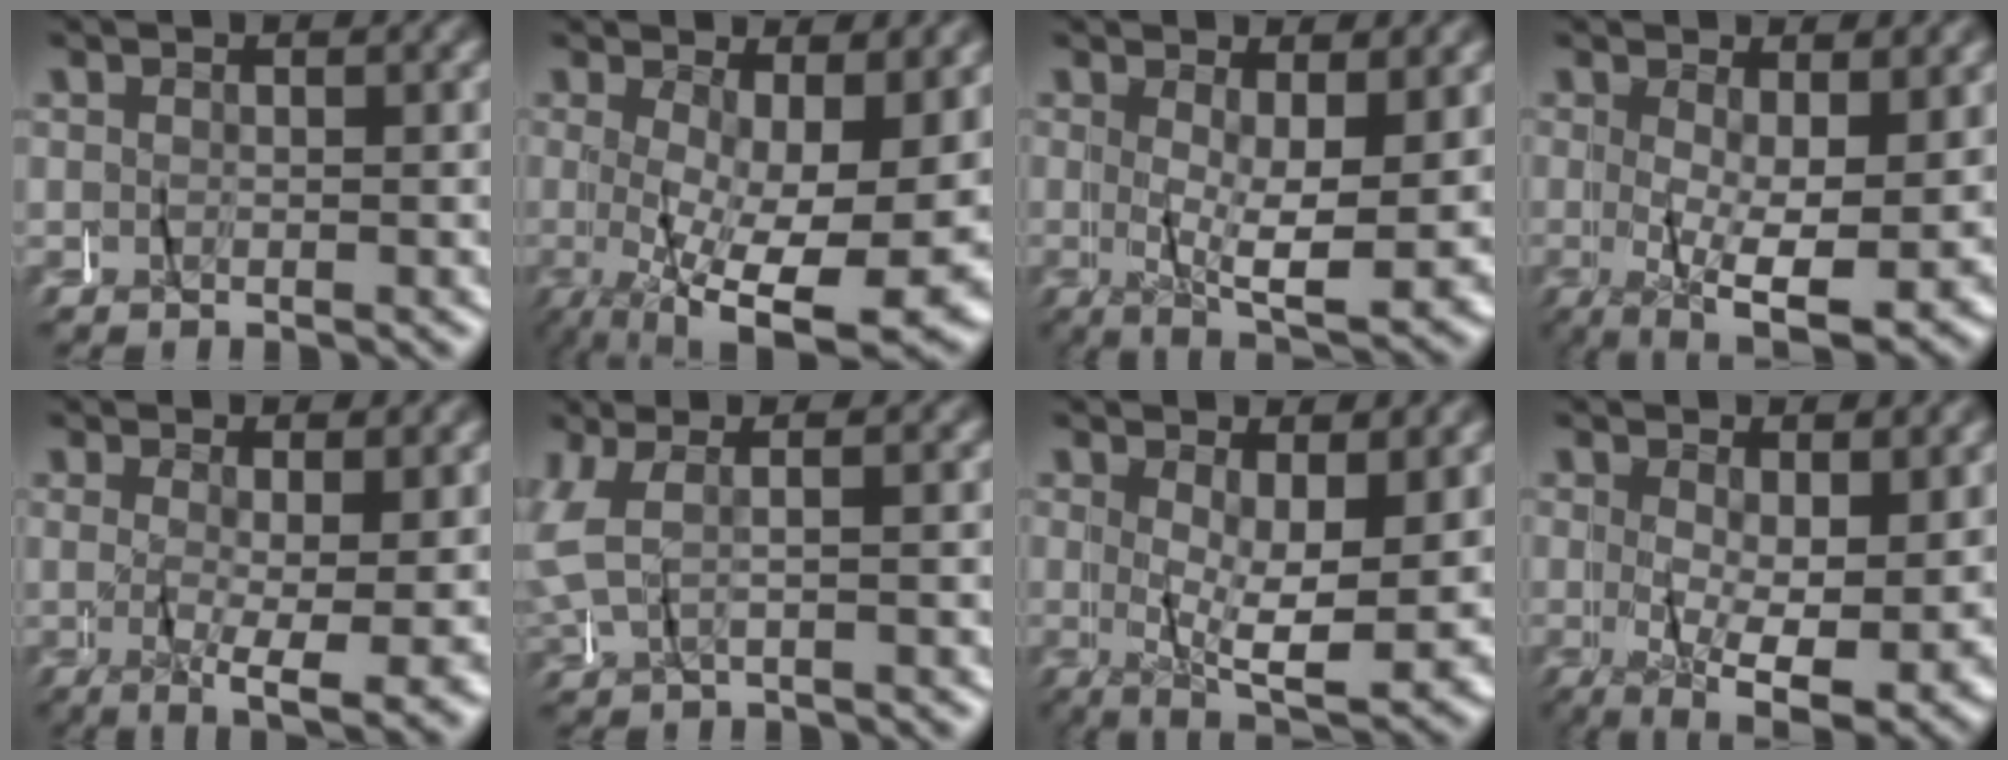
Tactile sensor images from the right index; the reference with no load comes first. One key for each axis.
{"total": 10.2, "fx": -2.3, "fy": 3.5, "fz": 9.4, "tx": -0.142, "ty": -0.039, "tz": -0.015}
{"total": 6.6, "fx": 0.0, "fy": 1.8, "fz": 6.3, "tx": -0.088, "ty": -0.015, "tz": 0.003}
{"total": 8.0, "fx": -1.3, "fy": 3.1, "fz": 7.2, "tx": -0.104, "ty": -0.028, "tz": -0.013}
{"total": 4.9, "fx": -0.9, "fy": 0.2, "fz": 4.8, "tx": -0.067, "ty": -0.014, "tz": -0.011}
{"total": 2.7, "fx": 0.1, "fy": 1.5, "fz": 2.3, "tx": -0.077, "ty": 0.004, "tz": 0.005}
{"total": 7.3, "fx": -0.1, "fy": 2.4, "fz": 6.9, "tx": -0.099, "ty": -0.021, "tz": 0.005}
{"total": 7.1, "fx": -1.0, "fy": 2.5, "fz": 6.5, "tx": -0.092, "ty": -0.027, "tz": -0.010}